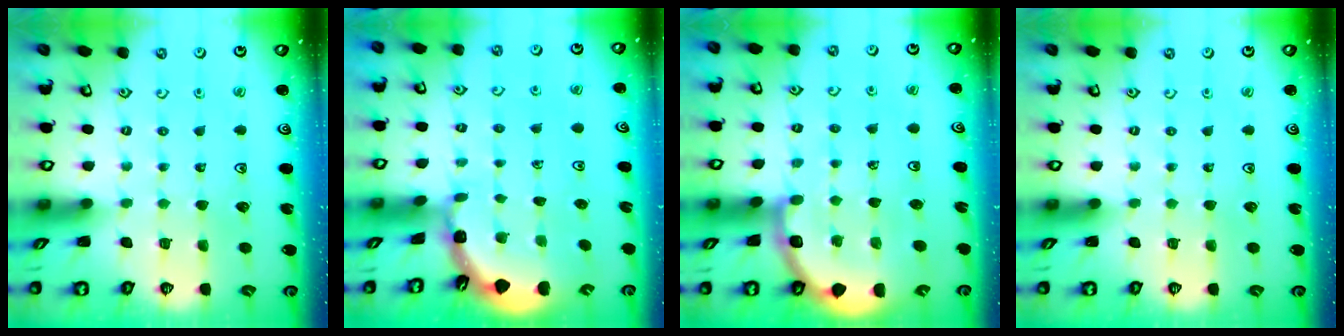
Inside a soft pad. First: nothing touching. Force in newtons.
{"total": 1.6, "press": 1.6, "slide": 0.1}
{"total": 7.0, "press": 6.5, "slide": 2.5}
{"total": 0.0}